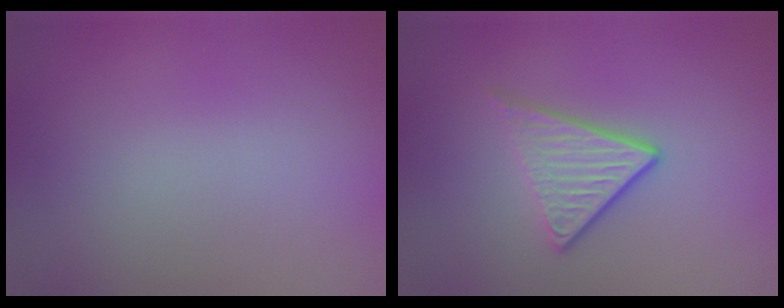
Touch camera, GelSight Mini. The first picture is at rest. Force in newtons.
{"total": 3.2, "press": 2.5, "slide": 2.1}